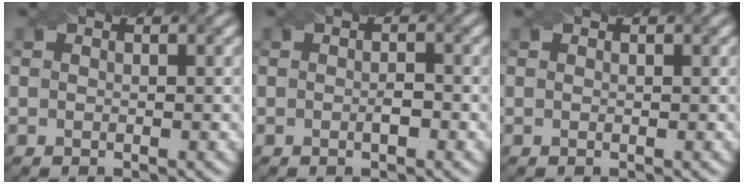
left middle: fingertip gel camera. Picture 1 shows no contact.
{"total": 1.1, "force": [-0.4, 0.4, 1.0], "torque": [-0.018, 0.001, -0.006]}
{"total": 0.0}